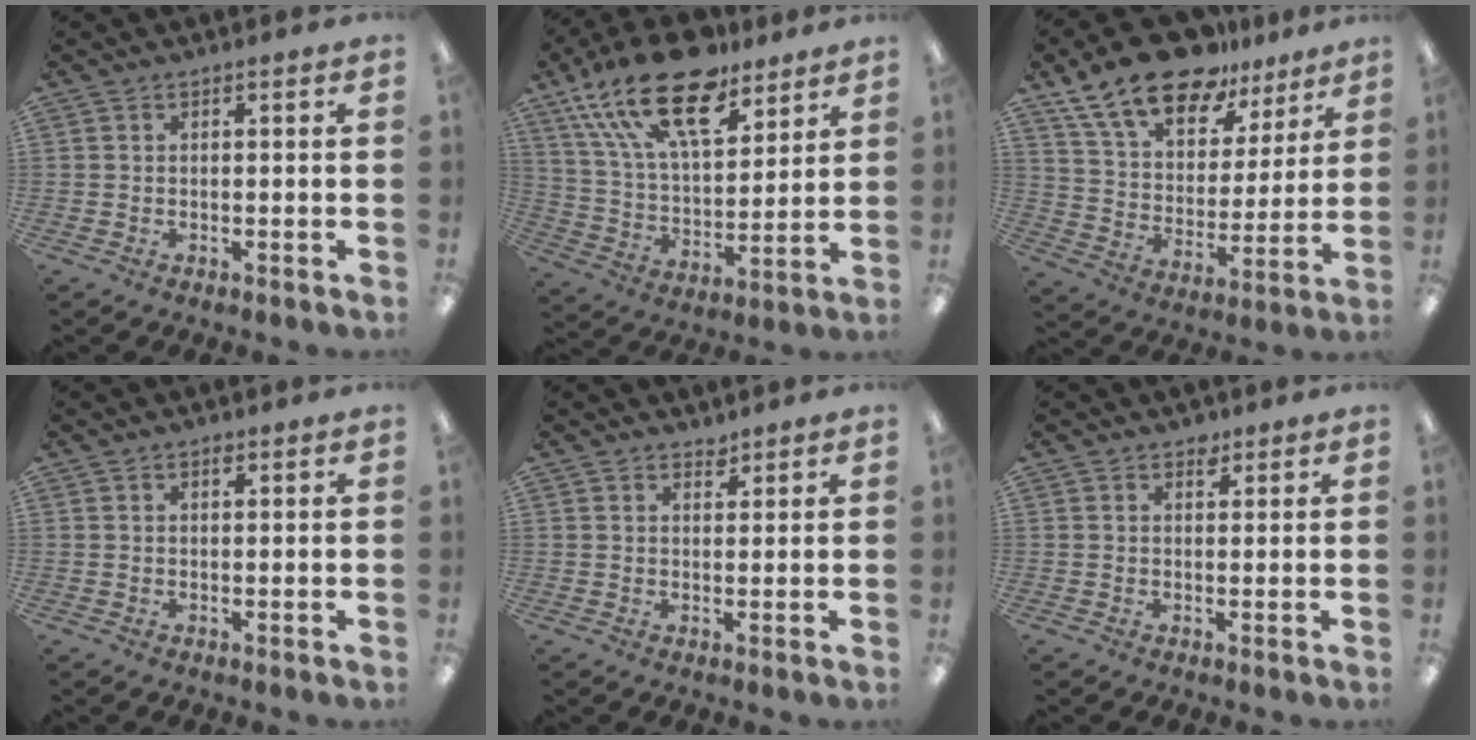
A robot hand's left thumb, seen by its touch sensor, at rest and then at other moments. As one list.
[{"total": 21.8, "force": [14.7, 9.6, 13.0], "torque": [-0.240, -0.080, 0.260]}, {"total": 19.0, "force": [13.6, 9.3, 9.5], "torque": [-0.175, -0.082, 0.243]}, {"total": 0.7, "force": [0.4, 0.5, 0.3], "torque": [0.003, -0.003, 0.006]}, {"total": 2.0, "force": [1.8, 0.8, 0.1], "torque": [0.014, -0.015, 0.031]}, {"total": 2.1, "force": [1.5, 1.2, 0.8], "torque": [0.009, -0.010, 0.022]}]